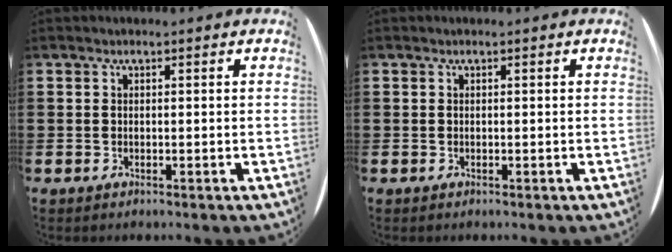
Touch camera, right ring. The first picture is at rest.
{"total": 0.0}